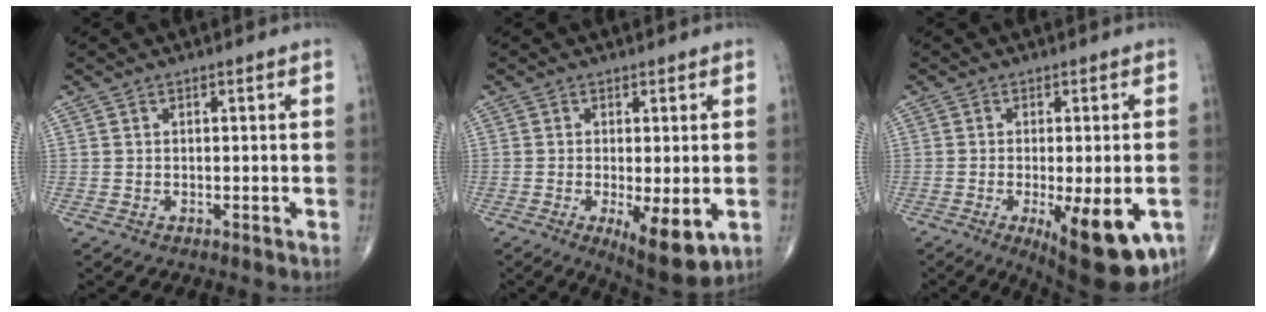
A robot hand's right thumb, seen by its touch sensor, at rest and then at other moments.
{"total": 8.8, "force": [-2.4, 2.7, 8.0], "torque": [-0.115, -0.024, -0.030]}
{"total": 15.2, "force": [-5.5, 4.9, 13.3], "torque": [-0.142, -0.012, -0.063]}